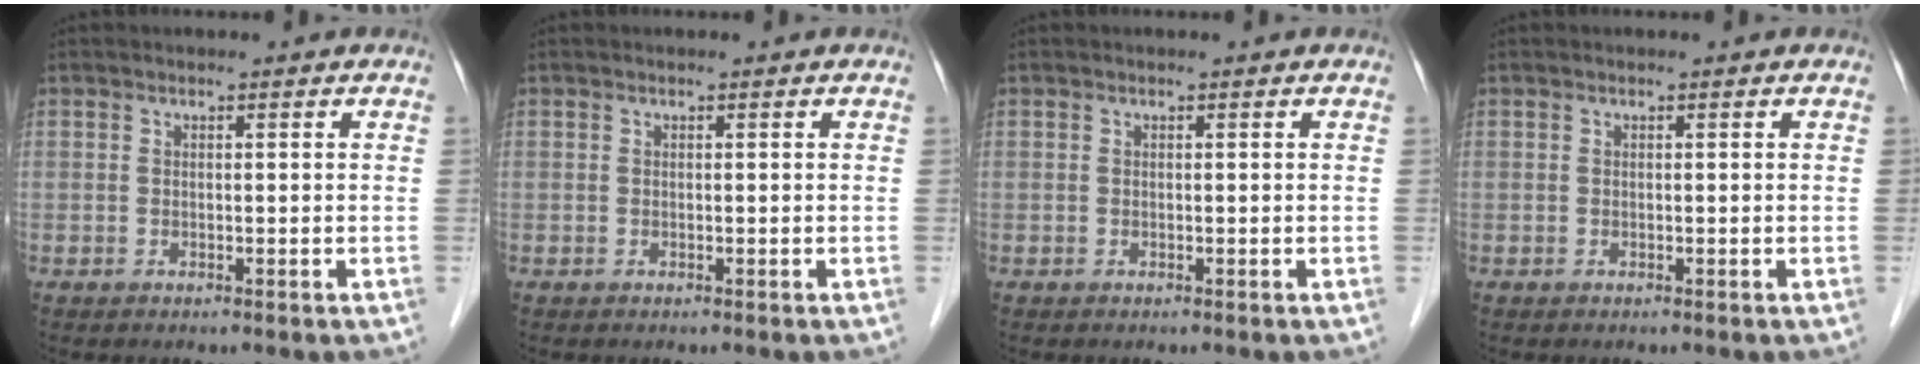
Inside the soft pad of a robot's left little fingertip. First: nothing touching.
{"total": 0.0}
{"total": 0.0}
{"total": 0.0}